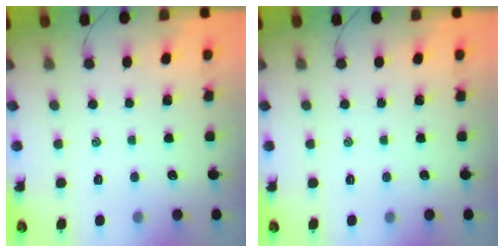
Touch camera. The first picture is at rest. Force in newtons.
{"total": 0.0}